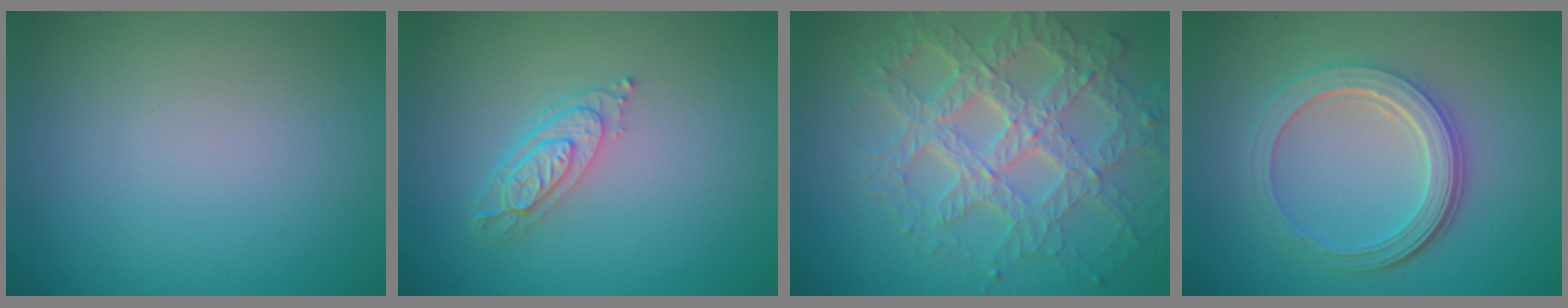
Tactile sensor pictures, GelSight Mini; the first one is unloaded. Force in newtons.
{"total": 3.5, "press": 2.6, "slide": 2.3}
{"total": 7.8, "press": 5.6, "slide": 5.5}
{"total": 5.1, "press": 3.7, "slide": 3.5}